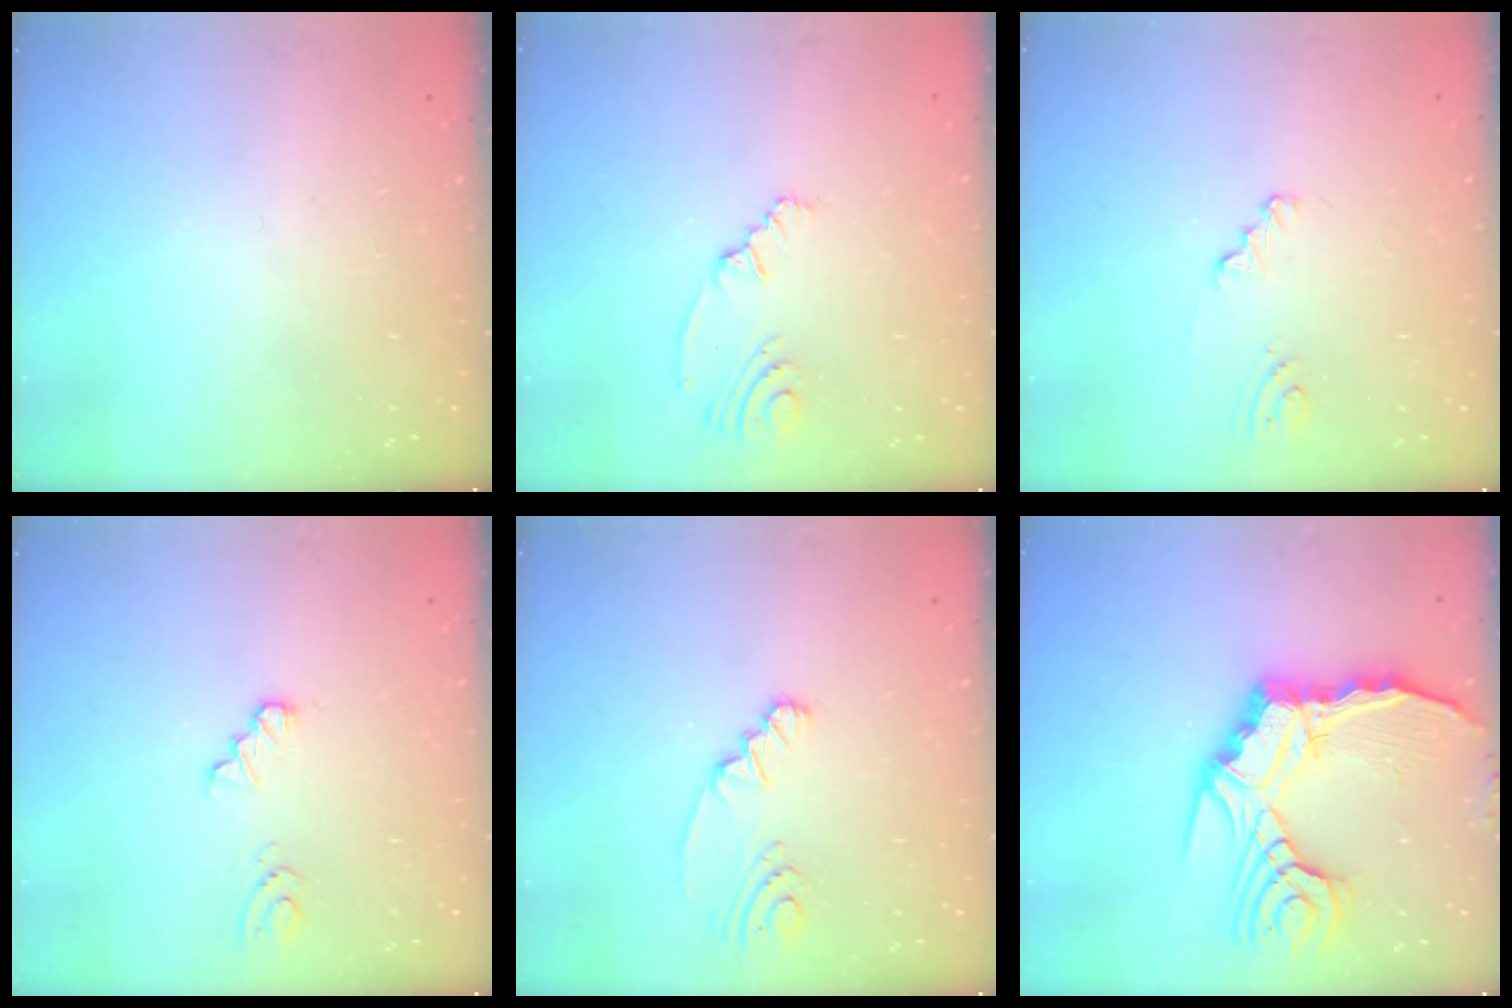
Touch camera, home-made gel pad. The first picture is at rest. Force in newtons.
{"total": 2.8, "press": 2.1, "slide": 1.9}
{"total": 1.3, "press": 1.3, "slide": 0.1}
{"total": 1.9, "press": 1.9, "slide": 0.2}
{"total": 2.8, "press": 2.6, "slide": 1.2}
{"total": 17.8, "press": 17.7, "slide": 2.2}